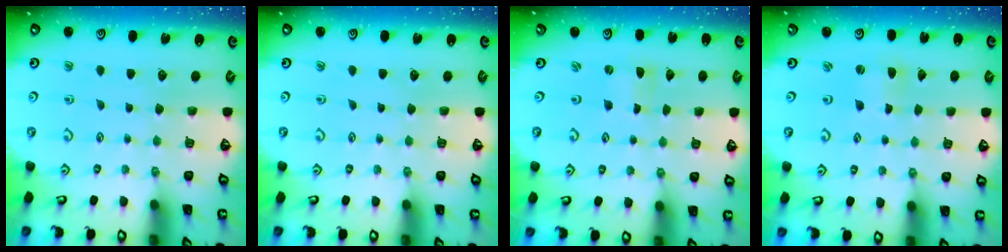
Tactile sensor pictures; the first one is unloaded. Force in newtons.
{"total": 0.0}
{"total": 0.0}
{"total": 1.8, "press": 1.8, "slide": 0.3}